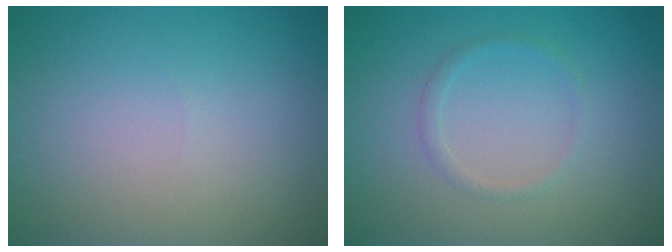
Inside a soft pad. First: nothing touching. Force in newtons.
{"total": 1.0, "press": 1.0, "slide": 0.0}